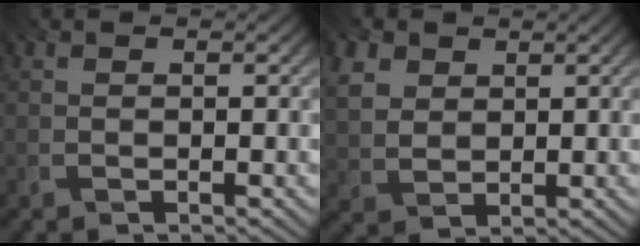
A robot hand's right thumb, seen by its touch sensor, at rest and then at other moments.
{"total": 5.1, "force": [2.3, 3.7, 2.7], "torque": [-0.095, 0.003, 0.043]}